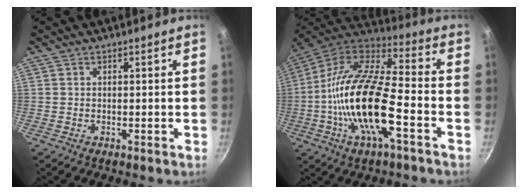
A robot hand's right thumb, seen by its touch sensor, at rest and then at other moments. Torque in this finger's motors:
{"motor_torque": [0.47, 2.04, 2.57, -0.22, 0.61]}